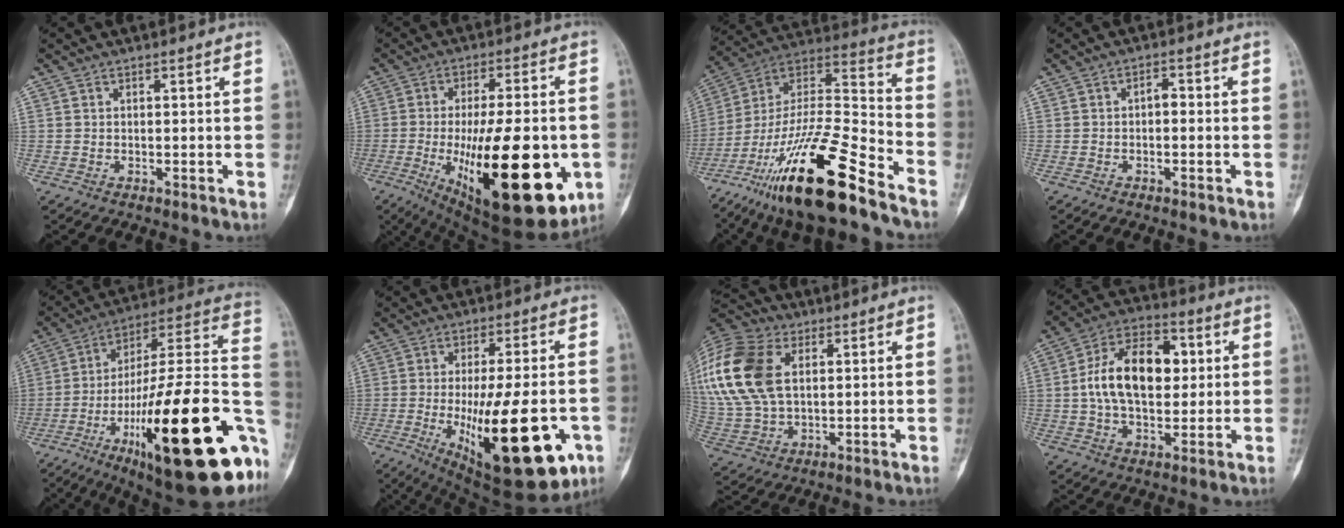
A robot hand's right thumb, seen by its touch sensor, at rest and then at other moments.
{"total": 27.8, "force": [-6.8, 10.2, 25.0], "torque": [-0.354, -0.019, -0.079]}
{"total": 26.1, "force": [-17.1, 6.1, 18.8], "torque": [-0.358, 0.065, -0.301]}
{"total": 2.0, "force": [-0.3, 1.1, 1.7], "torque": [-0.018, 0.009, -0.009]}
{"total": 36.5, "force": [-12.2, 10.4, 32.8], "torque": [-0.420, 0.046, -0.186]}
{"total": 23.9, "force": [-6.8, 8.2, 21.4], "torque": [-0.300, -0.012, -0.078]}
{"total": 26.0, "force": [7.5, 17.2, 18.0], "torque": [-0.440, 0.029, 0.149]}
{"total": 16.3, "force": [1.9, 9.9, 12.8], "torque": [-0.198, 0.017, 0.025]}